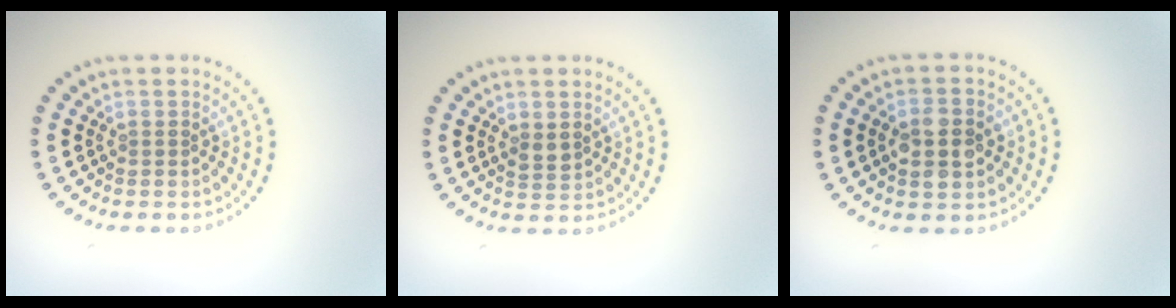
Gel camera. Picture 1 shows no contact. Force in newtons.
{"total": 1.3, "press": 1.2, "slide": 0.3}
{"total": 3.4, "press": 3.4, "slide": 0.2}